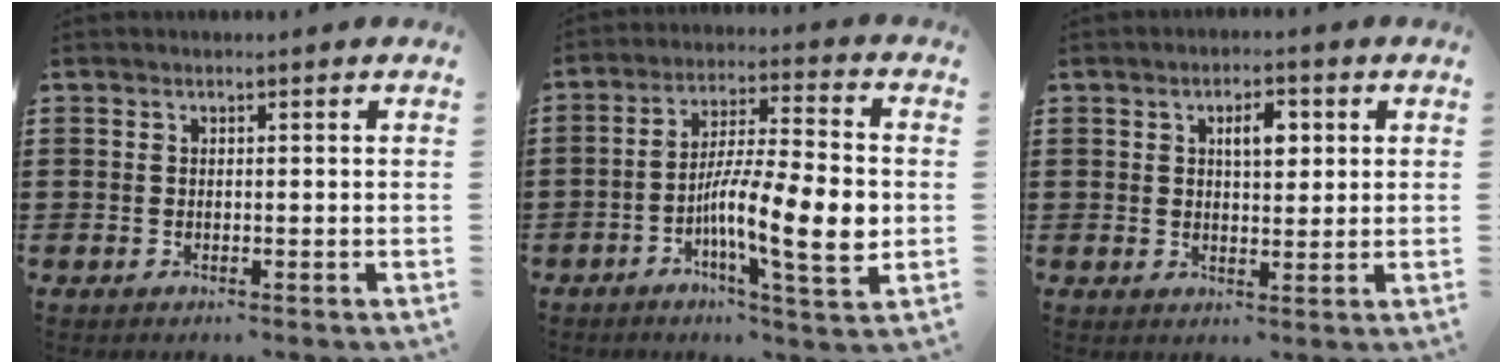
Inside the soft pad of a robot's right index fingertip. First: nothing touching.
{"total": 13.3, "force": [-2.5, 2.5, 12.8], "torque": [-0.225, -0.005, -0.047]}
{"total": 3.9, "force": [1.2, 1.7, 3.3], "torque": [-0.051, 0.004, 0.016]}